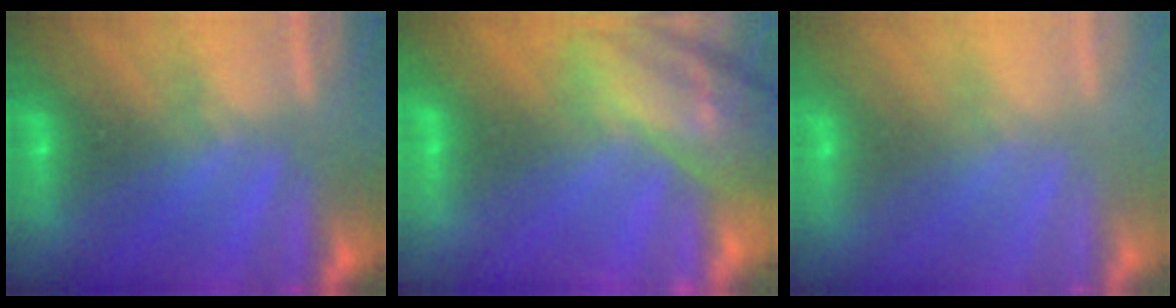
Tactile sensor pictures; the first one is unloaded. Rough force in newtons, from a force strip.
{"total": 7.4}
{"total": 2.5}